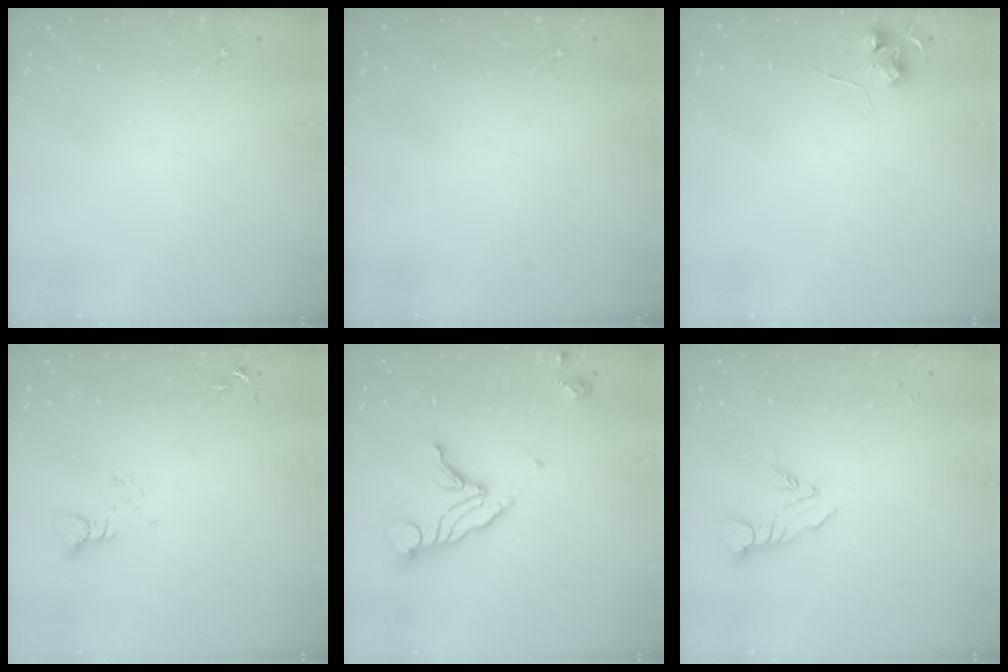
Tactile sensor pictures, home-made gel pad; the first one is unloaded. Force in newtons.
{"total": 0.0}
{"total": 6.0, "press": 6.0, "slide": 0.5}
{"total": 3.8, "press": 3.8, "slide": 0.5}
{"total": 14.3, "press": 14.3, "slide": 1.0}
{"total": 6.1, "press": 6.1, "slide": 0.5}